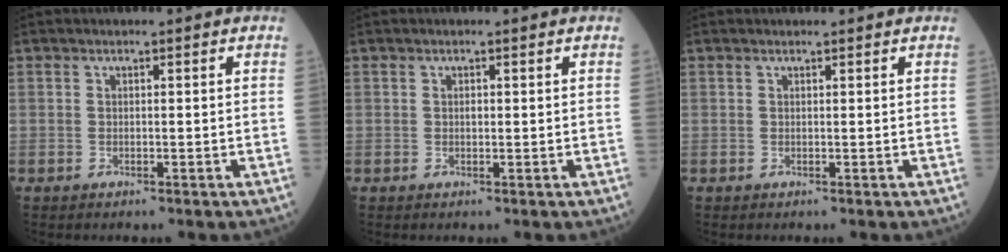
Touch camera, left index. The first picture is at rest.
{"total": 0.6, "force": [0.2, 0.4, 0.4], "torque": [-0.013, 0.001, 0.003]}
{"total": 1.0, "force": [1.0, 0.2, 0.1], "torque": [-0.009, 0.005, 0.015]}